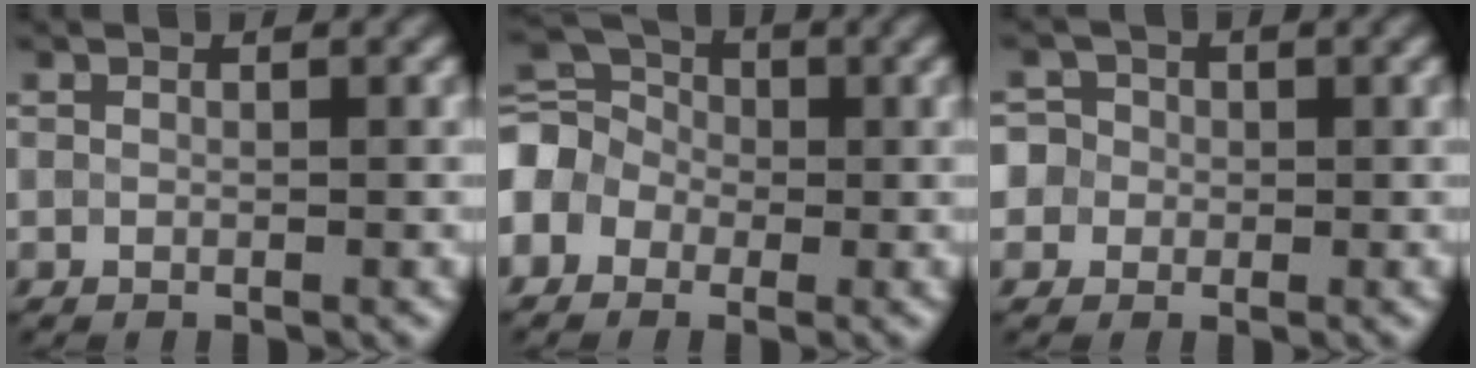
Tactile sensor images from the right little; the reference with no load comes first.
{"total": 6.2, "force": [-1.4, 5.0, 3.3], "torque": [-0.077, 0.017, -0.043]}
{"total": 4.6, "force": [-0.1, 4.4, 1.3], "torque": [-0.017, 0.031, -0.033]}